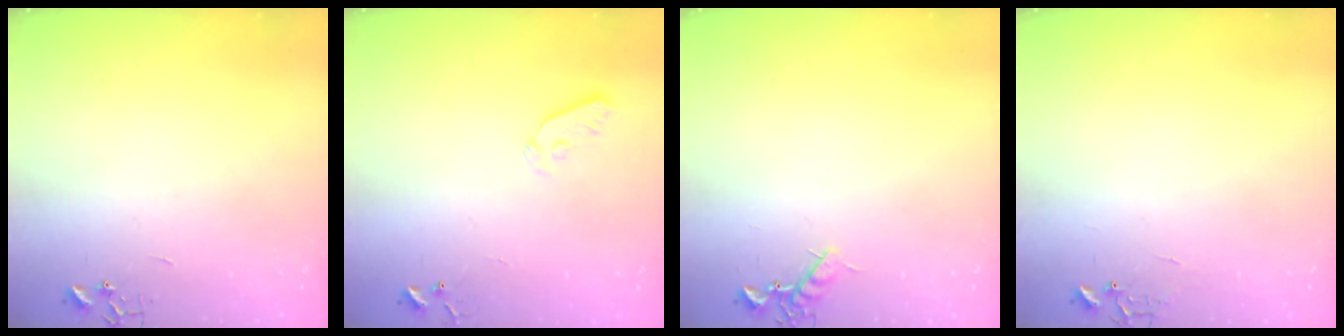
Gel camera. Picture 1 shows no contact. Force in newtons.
{"total": 3.3, "press": 3.2, "slide": 0.8}
{"total": 7.8, "press": 7.8, "slide": 0.8}
{"total": 6.4, "press": 6.4, "slide": 0.6}